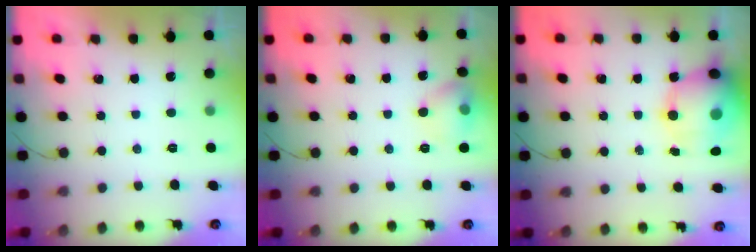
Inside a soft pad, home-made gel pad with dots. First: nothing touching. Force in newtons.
{"total": 9.1, "press": 8.0, "slide": 4.2}
{"total": 15.4, "press": 14.8, "slide": 4.0}